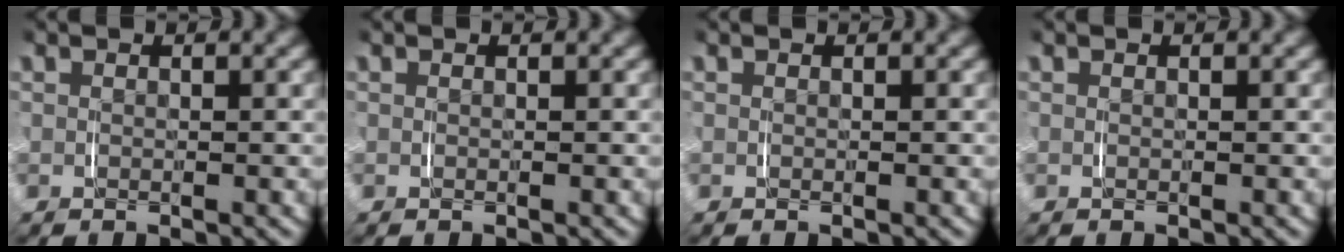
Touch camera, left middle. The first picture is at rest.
{"total": 0.0}
{"total": 0.0}
{"total": 0.0}